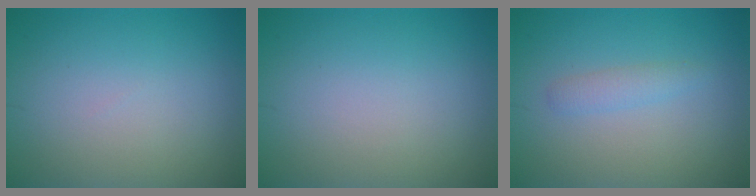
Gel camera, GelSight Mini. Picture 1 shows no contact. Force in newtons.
{"total": 0.0}
{"total": 1.3, "press": 1.3, "slide": 0.0}